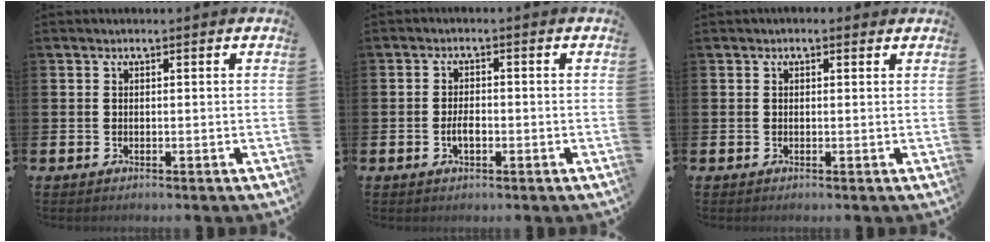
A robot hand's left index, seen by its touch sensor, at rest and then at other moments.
{"total": 2.4, "force": [-0.6, 1.2, 2.0], "torque": [-0.037, 0.003, -0.011]}
{"total": 0.5, "force": [0.2, 0.4, 0.2], "torque": [0.003, 0.003, 0.001]}